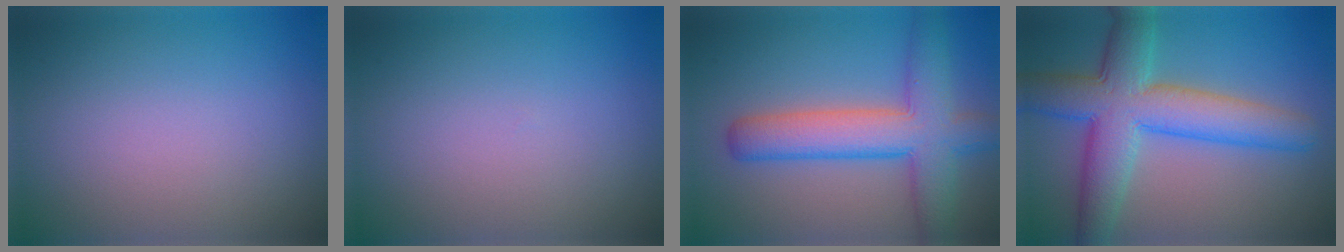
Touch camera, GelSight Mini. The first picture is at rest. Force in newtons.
{"total": 0.0}
{"total": 7.8, "press": 7.8, "slide": 0.4}
{"total": 9.0, "press": 9.0, "slide": 0.2}